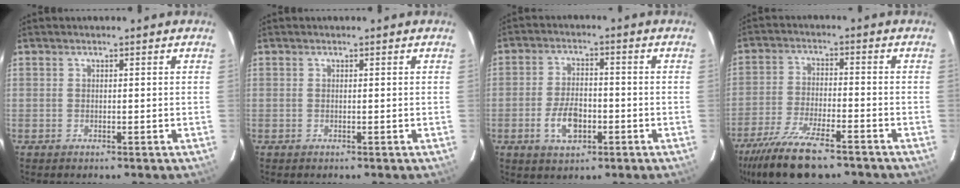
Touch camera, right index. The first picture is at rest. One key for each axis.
{"total": 0.0}
{"total": 8.7, "fx": -3.4, "fy": 4.4, "fz": 6.7, "tx": -0.138, "ty": 0.003, "tz": -0.057}
{"total": 15.2, "fx": -11.7, "fy": 4.1, "fz": 8.9, "tx": -0.194, "ty": -0.036, "tz": -0.204}